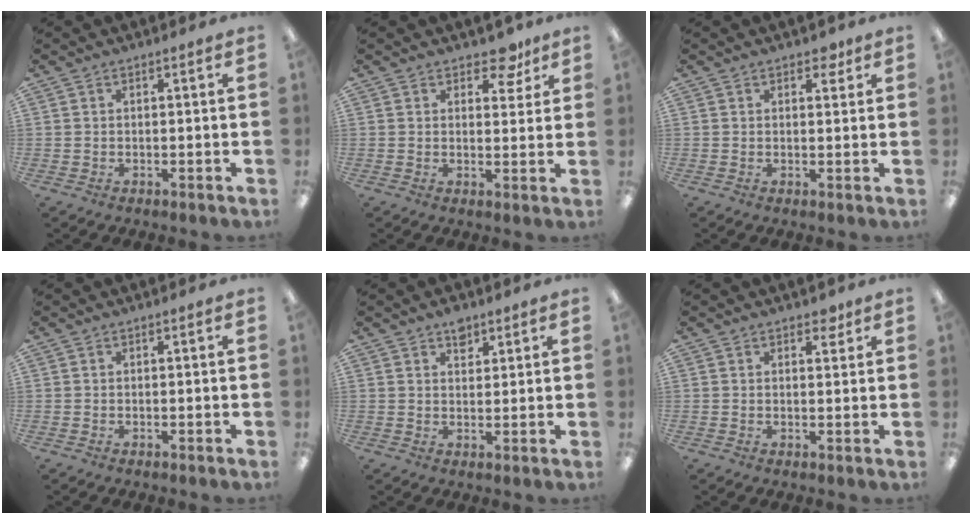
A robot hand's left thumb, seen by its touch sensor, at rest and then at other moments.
{"total": 6.3, "force": [4.5, 3.4, 2.8], "torque": [-0.021, -0.021, 0.075]}
{"total": 2.8, "force": [1.9, 1.6, 1.4], "torque": [-0.008, -0.005, 0.029]}
{"total": 0.0}
{"total": 3.7, "force": [2.6, 2.1, 1.5], "torque": [-0.004, -0.013, 0.042]}
{"total": 2.6, "force": [2.0, 1.3, 1.2], "torque": [-0.003, -0.007, 0.032]}